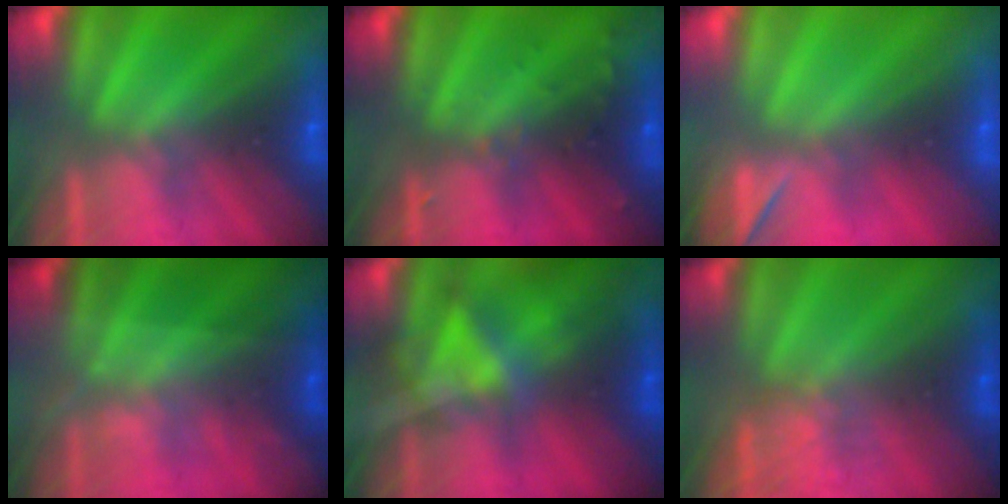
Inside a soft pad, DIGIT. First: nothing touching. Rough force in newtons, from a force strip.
{"total": 2.9}
{"total": 4.6}
{"total": 1.7}
{"total": 4.2}
{"total": 1.8}